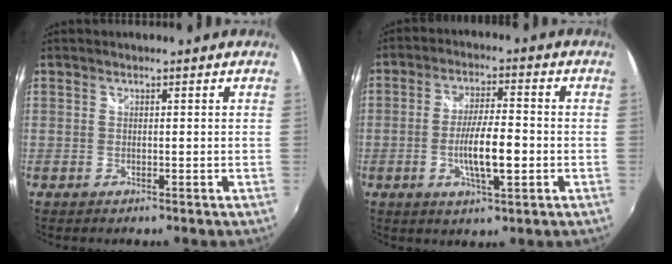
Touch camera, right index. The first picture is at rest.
{"total": 8.5, "force": [-2.1, 1.8, 8.0], "torque": [-0.149, -0.005, -0.034]}